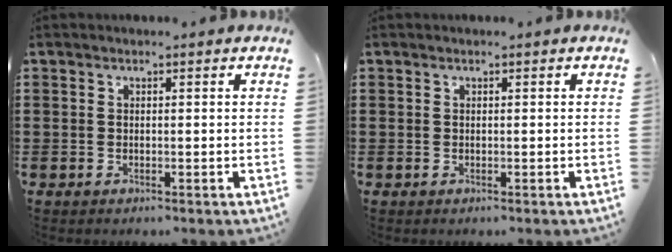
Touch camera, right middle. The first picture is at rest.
{"total": 0.0}